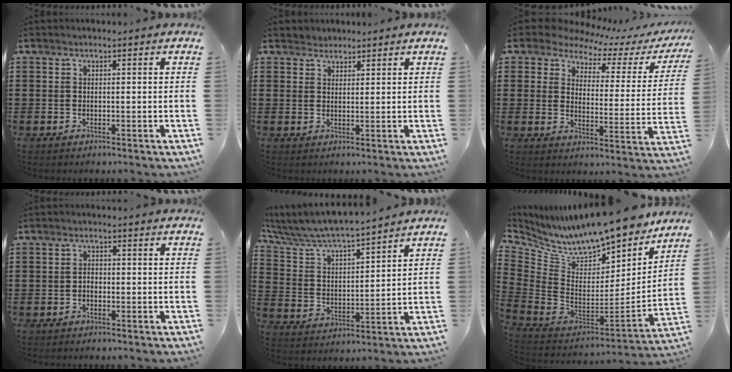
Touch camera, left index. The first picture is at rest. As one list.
[{"total": 1.6, "force": [1.4, 0.7, -0.4], "torque": [0.003, 0.005, 0.028]}, {"total": 5.4, "force": [4.8, 2.1, 1.2], "torque": [-0.049, -0.030, 0.081]}, {"total": 1.2, "force": [-0.5, 0.8, 0.8], "torque": [-0.016, 0.003, -0.010]}, {"total": 6.3, "force": [6.0, 0.5, 1.9], "torque": [-0.066, -0.039, 0.100]}, {"total": 10.2, "force": [9.4, 1.8, 3.5], "torque": [-0.111, -0.084, 0.162]}]